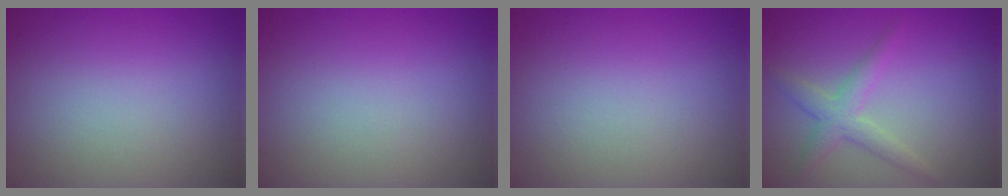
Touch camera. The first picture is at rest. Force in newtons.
{"total": 0.0}
{"total": 0.0}
{"total": 2.5, "press": 2.5, "slide": 0.1}